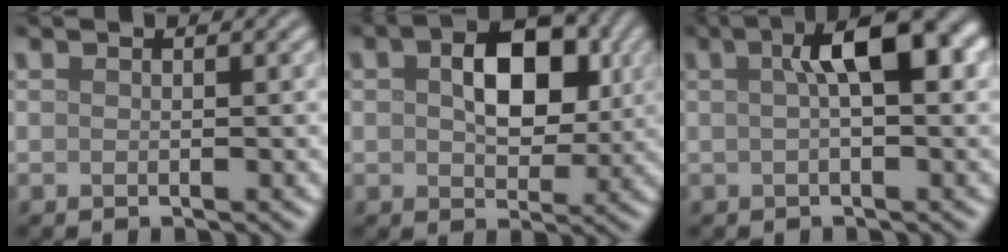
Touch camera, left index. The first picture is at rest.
{"total": 7.4, "force": [1.4, 4.6, 5.7], "torque": [-0.090, 0.002, 0.017]}
{"total": 6.0, "force": [1.5, 1.7, 5.5], "torque": [-0.076, 0.013, 0.018]}